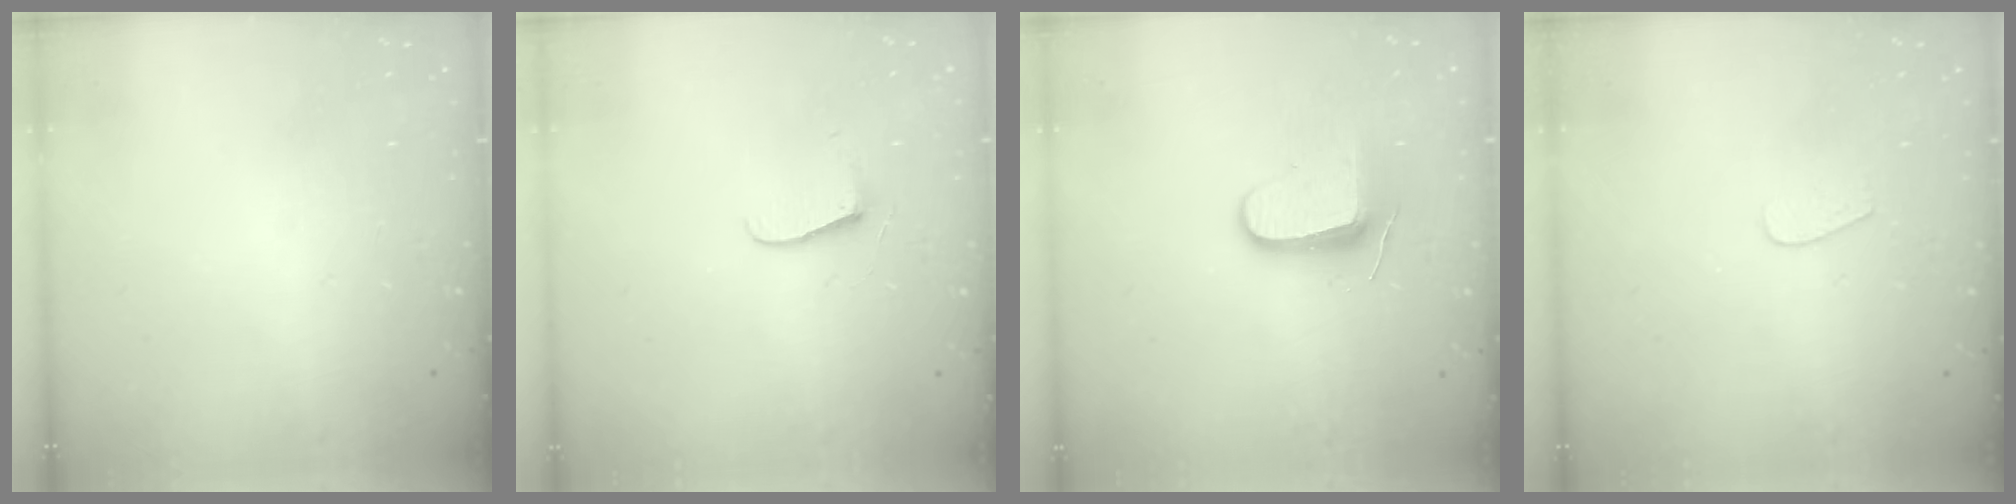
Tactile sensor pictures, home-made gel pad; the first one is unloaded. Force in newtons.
{"total": 5.5, "press": 5.5, "slide": 0.6}
{"total": 8.7, "press": 8.6, "slide": 0.9}
{"total": 3.7, "press": 3.7, "slide": 0.3}